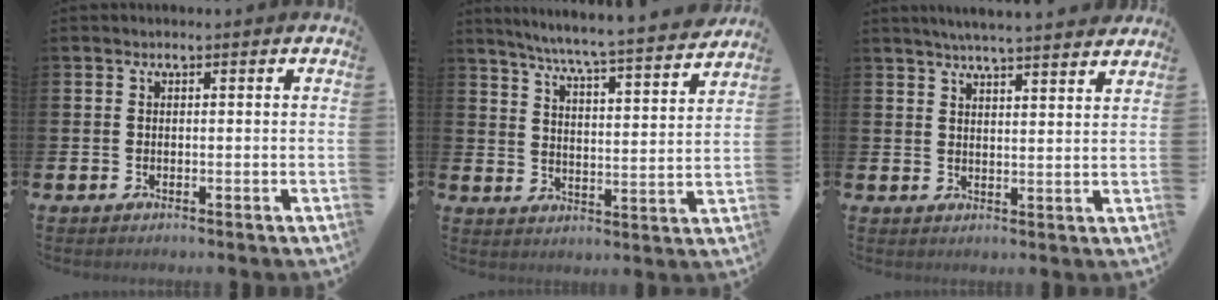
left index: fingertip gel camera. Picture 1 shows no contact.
{"total": 6.9, "force": [6.5, -0.5, 2.2], "torque": [-0.058, -0.057, 0.108]}
{"total": 4.9, "force": [4.8, -0.5, 0.9], "torque": [-0.022, -0.025, 0.083]}